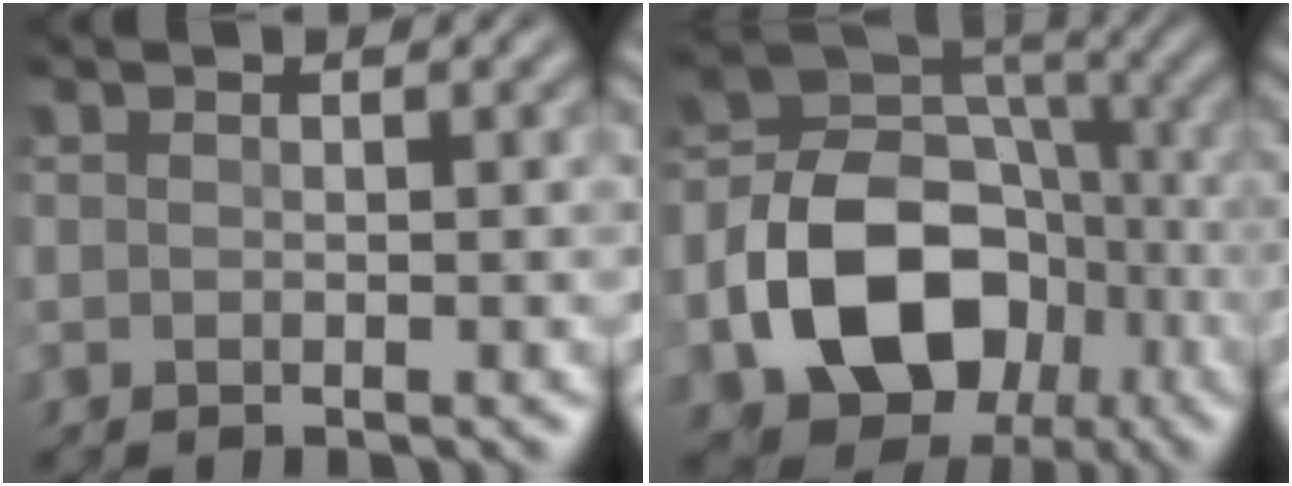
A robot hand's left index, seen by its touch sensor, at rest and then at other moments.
{"total": 12.5, "force": [-4.0, 9.1, 7.5], "torque": [-0.144, 0.003, -0.070]}